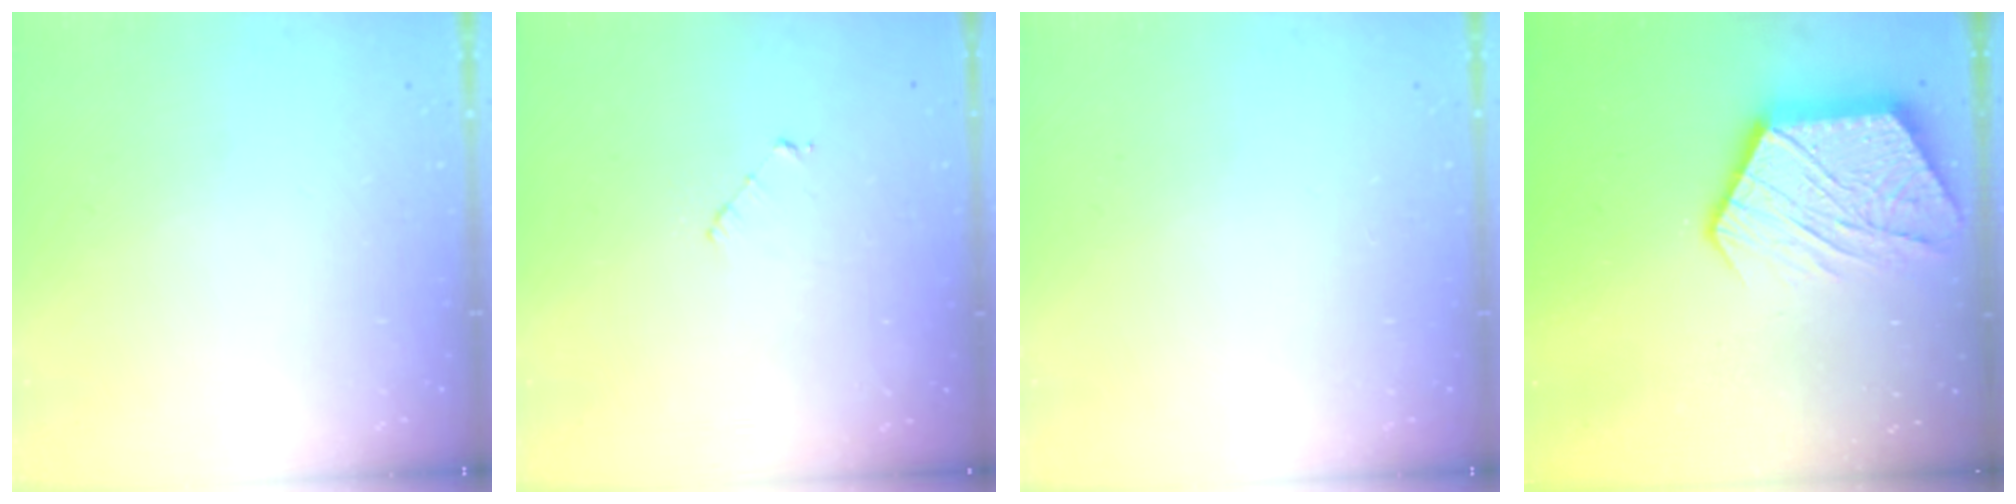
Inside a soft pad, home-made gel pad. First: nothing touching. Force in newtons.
{"total": 3.5, "press": 3.5, "slide": 0.2}
{"total": 0.0}
{"total": 16.0, "press": 16.0, "slide": 1.1}